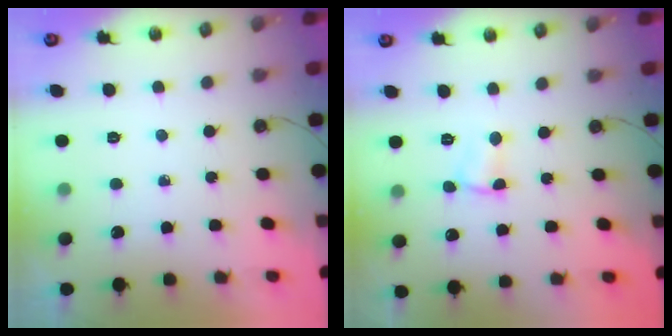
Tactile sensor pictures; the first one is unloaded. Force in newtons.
{"total": 3.6, "press": 2.0, "slide": 3.0}